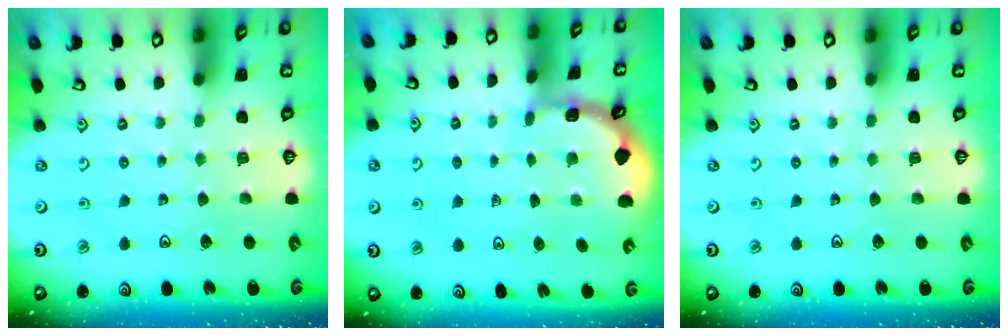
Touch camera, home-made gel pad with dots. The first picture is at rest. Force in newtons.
{"total": 1.6, "press": 1.6, "slide": 0.1}
{"total": 0.0}